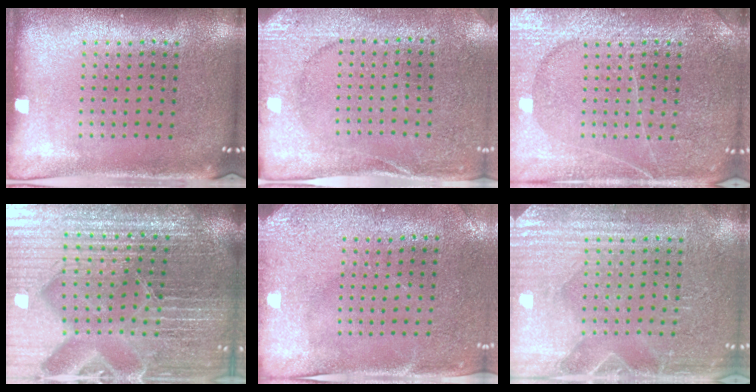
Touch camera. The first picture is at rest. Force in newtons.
{"total": 2.6, "press": 2.5, "slide": 0.6}
{"total": 3.6, "press": 3.6, "slide": 0.4}
{"total": 7.0, "press": 6.1, "slide": 3.4}
{"total": 3.0, "press": 2.3, "slide": 1.9}
{"total": 4.2, "press": 4.1, "slide": 0.6}